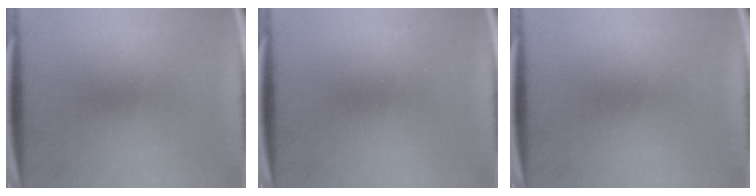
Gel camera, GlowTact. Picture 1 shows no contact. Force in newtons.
{"total": 0.0}
{"total": 0.0}